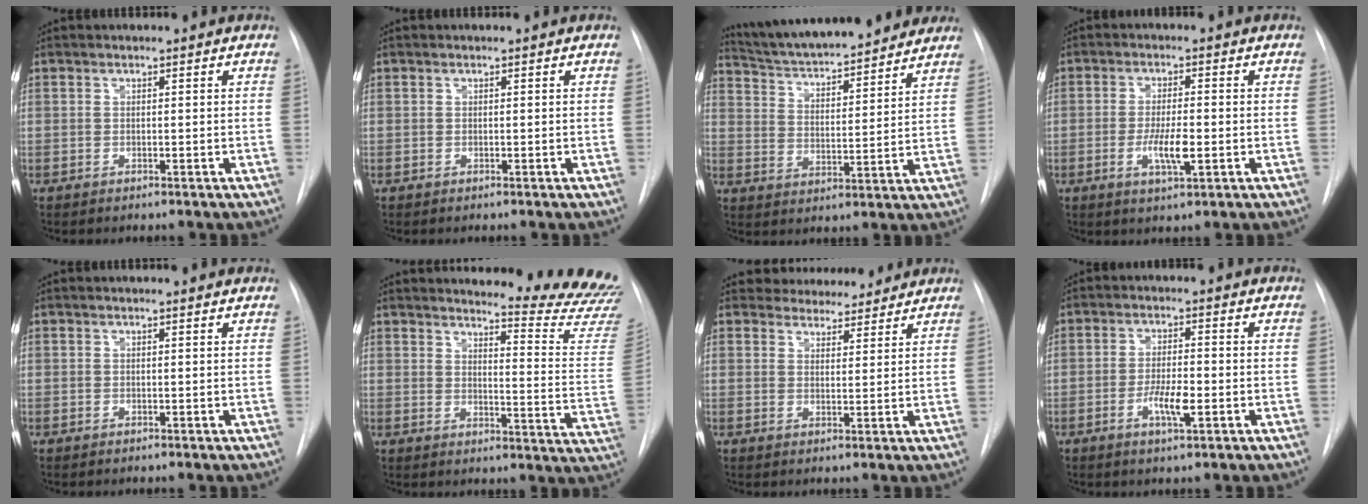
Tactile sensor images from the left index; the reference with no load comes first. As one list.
[{"total": 0.0}, {"total": 20.1, "force": [18.0, 3.0, 8.2], "torque": [-0.131, 0.013, 0.264]}, {"total": 5.2, "force": [-1.2, 1.0, 4.9], "torque": [-0.094, -0.007, -0.020]}, {"total": 1.2, "force": [1.2, 0.0, 0.3], "torque": [-0.012, 0.007, 0.014]}, {"total": 19.9, "force": [19.5, -0.3, 4.3], "torque": [-0.055, -0.160, 0.209]}, {"total": 7.6, "force": [7.2, 2.4, 0.9], "torque": [0.001, 0.006, 0.093]}, {"total": 4.6, "force": [-1.6, 0.9, 4.3], "torque": [-0.079, -0.002, -0.026]}]